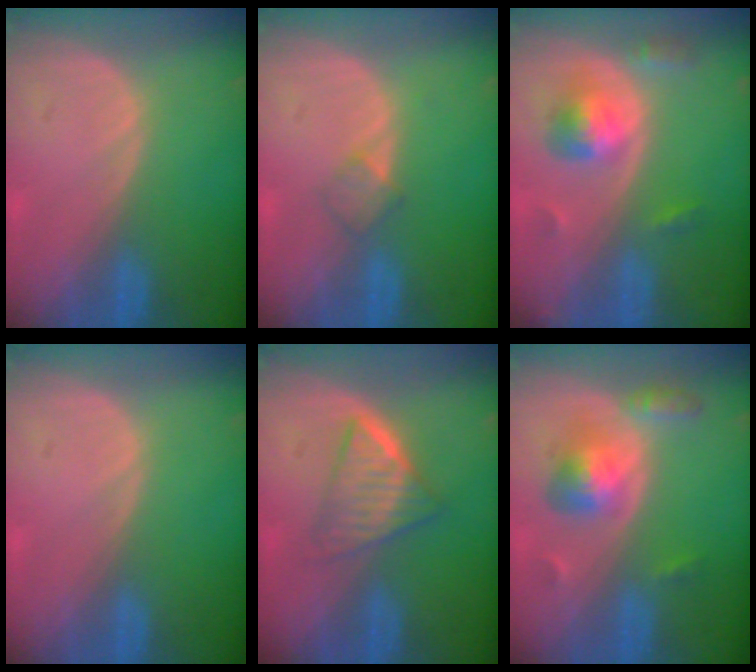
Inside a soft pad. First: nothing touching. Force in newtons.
{"total": 2.0, "press": 2.0, "slide": 0.2}
{"total": 5.6, "press": 5.2, "slide": 2.0}
{"total": 0.0}
{"total": 6.4, "press": 5.4, "slide": 3.4}
{"total": 5.5, "press": 5.5, "slide": 0.2}